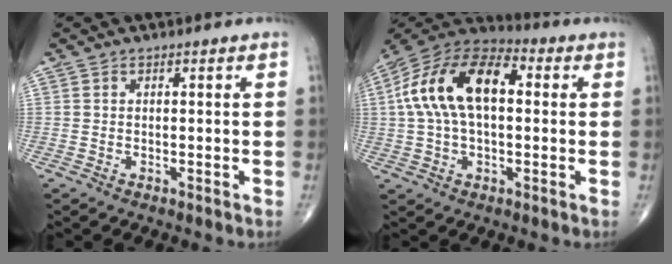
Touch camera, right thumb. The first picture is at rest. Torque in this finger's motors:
{"motor_torque": [0.43, 0.41, 0.79, -0.08, 0.43]}